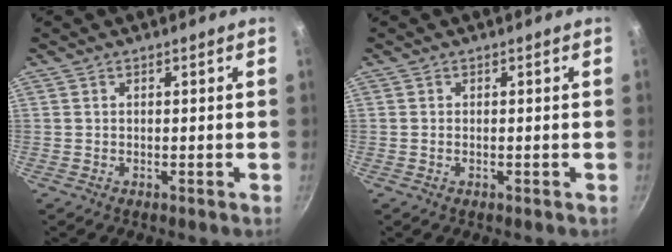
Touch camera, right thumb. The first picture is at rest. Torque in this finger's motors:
{"motor_torque": [-0.58, 0.19, -0.30, 0.15, -0.04]}